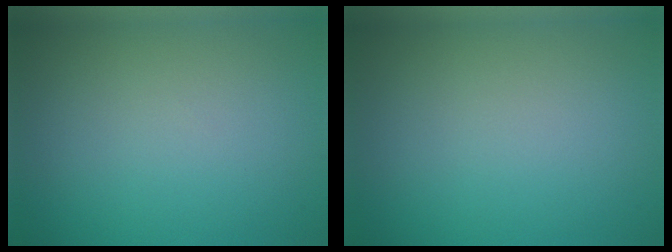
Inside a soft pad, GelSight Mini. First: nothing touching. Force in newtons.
{"total": 0.0}